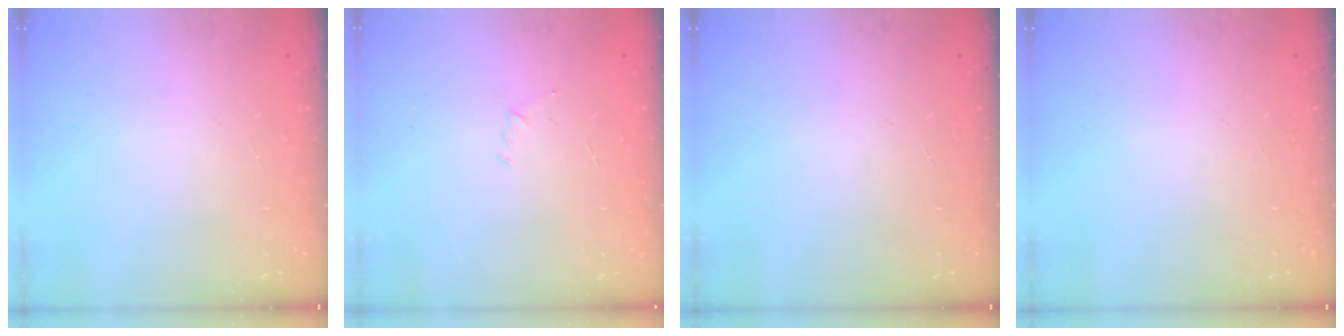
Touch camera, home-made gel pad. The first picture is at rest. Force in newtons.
{"total": 2.9, "press": 2.8, "slide": 0.8}
{"total": 0.0}
{"total": 0.0}